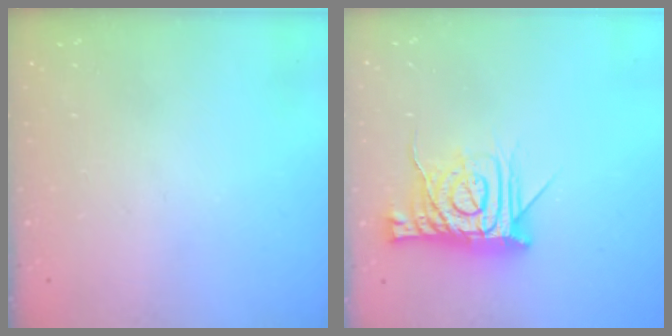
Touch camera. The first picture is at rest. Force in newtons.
{"total": 14.3, "press": 14.3, "slide": 1.0}